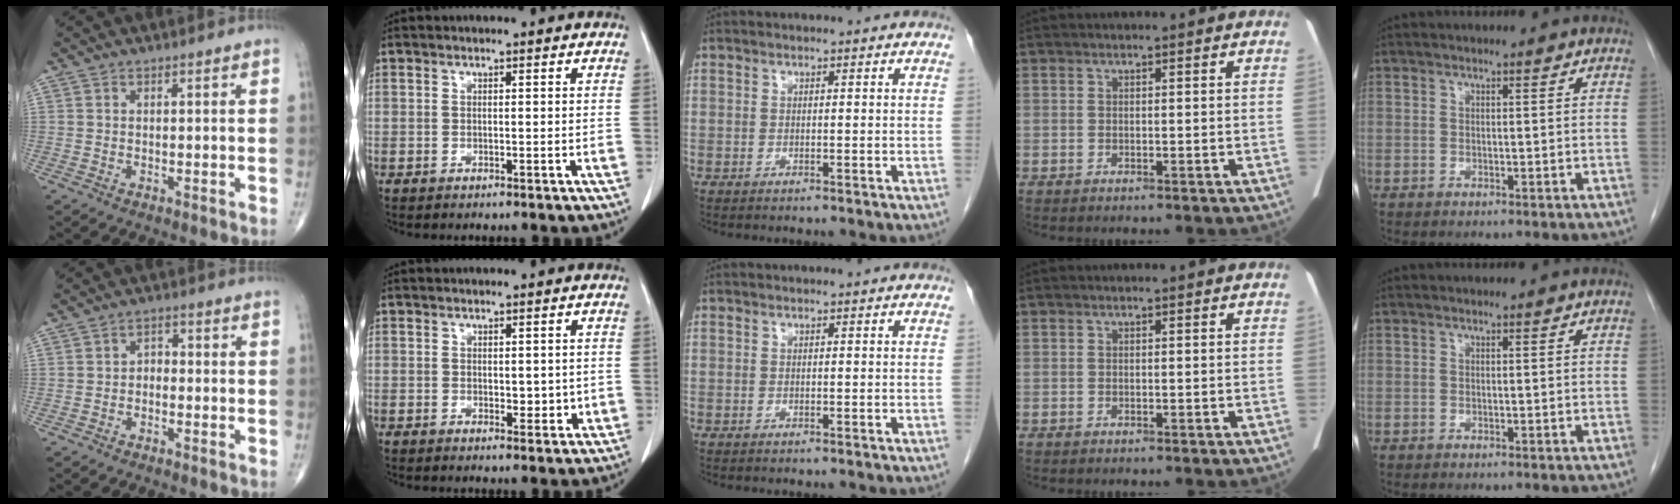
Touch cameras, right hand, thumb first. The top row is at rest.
{"thumb": {"total": 2.2, "force": [-0.8, 1.6, 1.3], "torque": [-0.008, 0.018, -0.024]}, "index": {"total": 2.5, "force": [0.1, 1.5, 1.9], "torque": [-0.020, -0.004, 0.007]}}